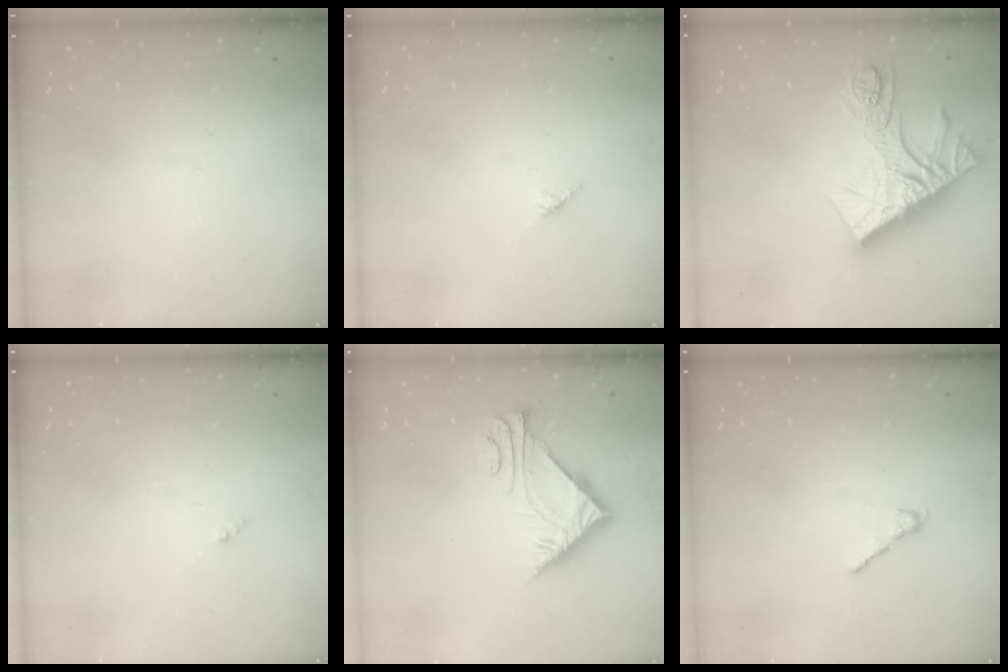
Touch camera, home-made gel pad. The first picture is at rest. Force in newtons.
{"total": 2.7, "press": 2.7, "slide": 0.2}
{"total": 15.8, "press": 15.8, "slide": 1.4}
{"total": 0.0}
{"total": 6.7, "press": 6.7, "slide": 0.4}
{"total": 1.7, "press": 1.5, "slide": 0.6}